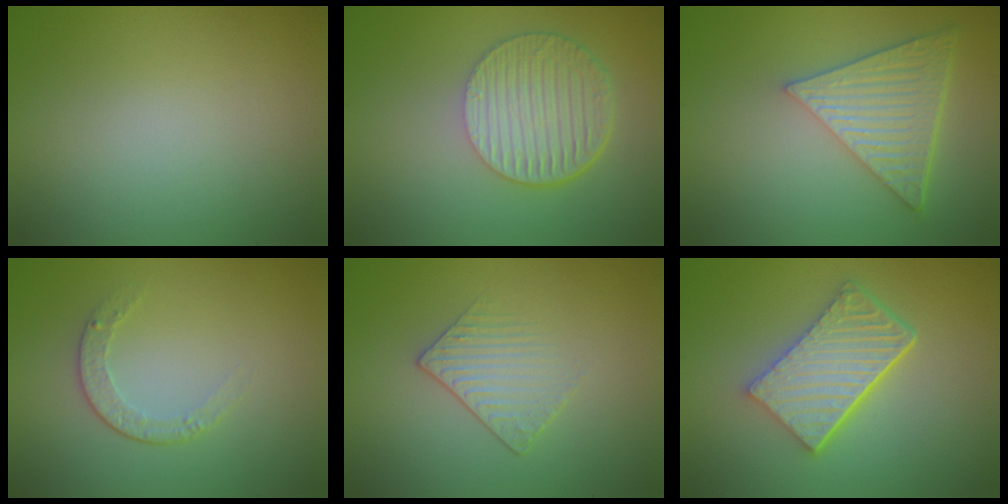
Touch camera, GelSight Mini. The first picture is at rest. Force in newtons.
{"total": 6.5, "press": 4.5, "slide": 4.7}
{"total": 6.9, "press": 4.9, "slide": 4.8}
{"total": 1.6, "press": 1.2, "slide": 1.1}
{"total": 1.5, "press": 1.0, "slide": 1.1}
{"total": 6.1, "press": 4.4, "slide": 4.2}